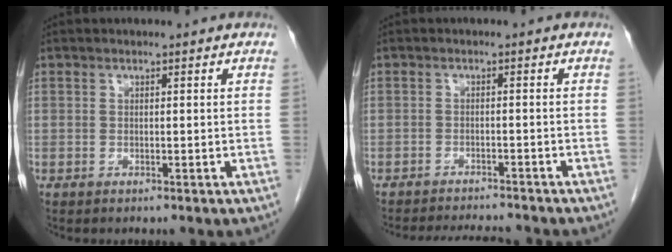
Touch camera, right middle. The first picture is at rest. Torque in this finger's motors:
{"motor_torque": [0.22, -0.19, 0.04, 0.01]}